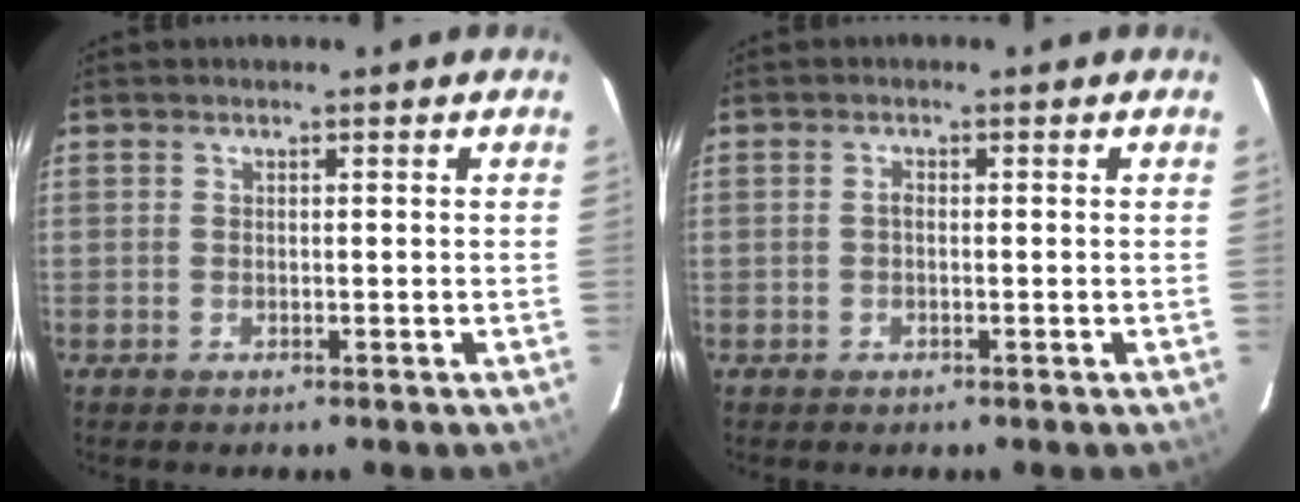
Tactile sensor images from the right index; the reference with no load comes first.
{"total": 0.7, "force": [-0.1, 0.4, 0.6], "torque": [-0.010, 0.005, -0.004]}